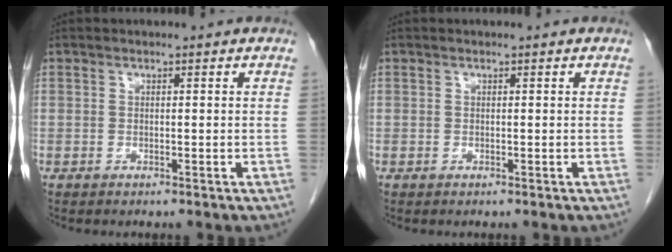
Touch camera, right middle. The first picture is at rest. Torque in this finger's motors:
{"motor_torque": [0.00, 0.00, 0.00, -0.01]}